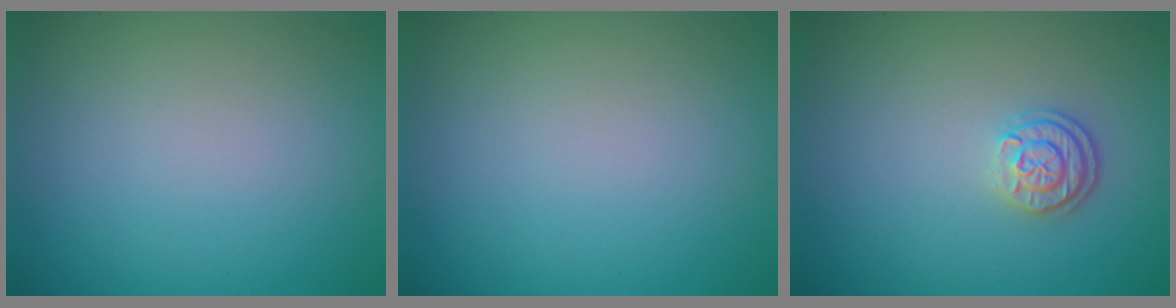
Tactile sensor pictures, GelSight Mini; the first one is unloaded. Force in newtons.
{"total": 0.0}
{"total": 2.3, "press": 2.0, "slide": 1.3}